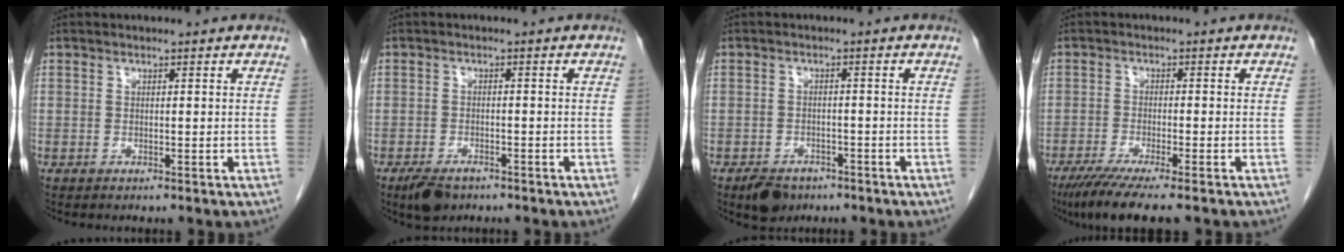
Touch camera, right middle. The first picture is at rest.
{"total": 4.0, "force": [-2.9, 1.8, 2.1], "torque": [-0.042, -0.006, -0.043]}
{"total": 4.4, "force": [-3.1, 2.6, 1.6], "torque": [-0.030, 0.000, -0.045]}
{"total": 8.1, "force": [-6.2, 0.3, 5.3], "torque": [-0.081, -0.020, -0.100]}